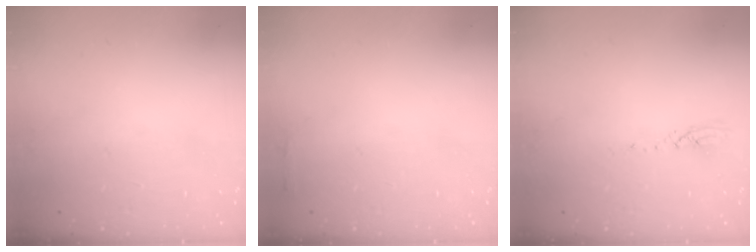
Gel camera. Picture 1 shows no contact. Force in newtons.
{"total": 2.3, "press": 2.3, "slide": 0.5}
{"total": 3.0, "press": 3.0, "slide": 0.1}